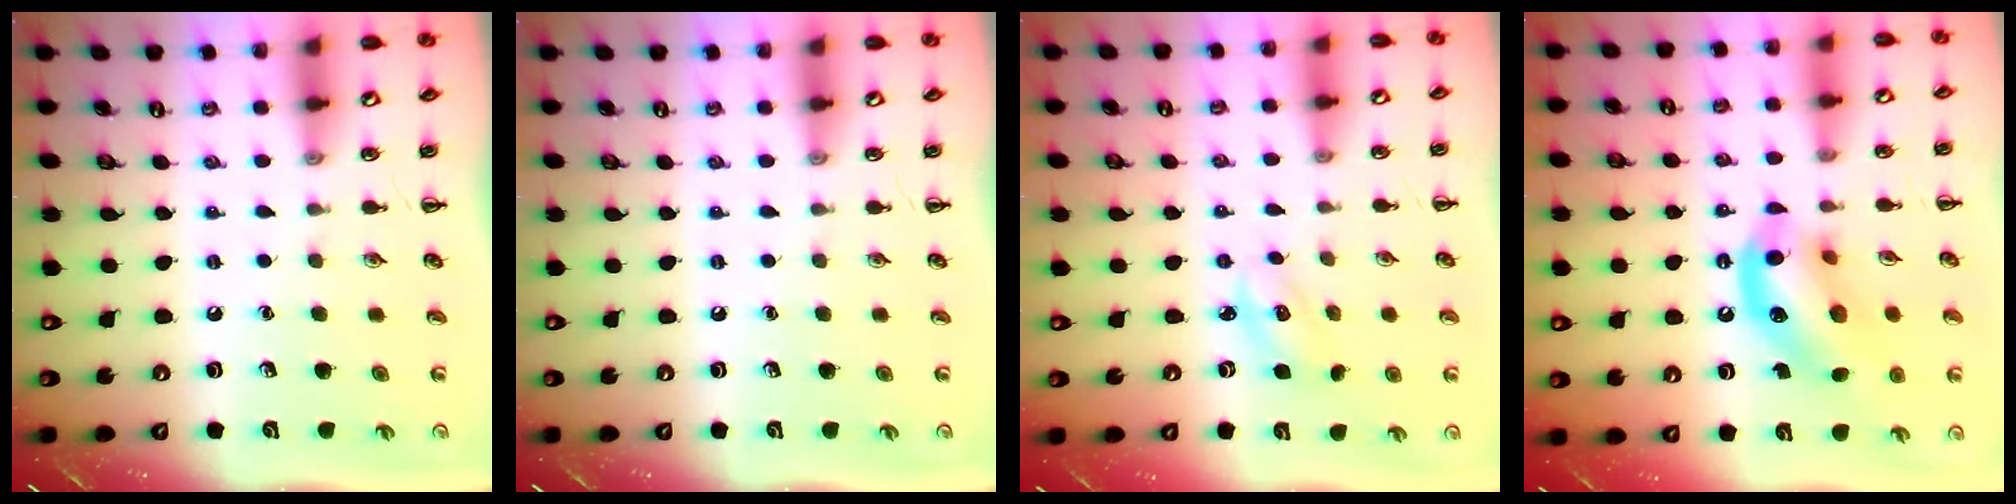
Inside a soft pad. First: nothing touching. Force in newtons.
{"total": 0.0}
{"total": 2.6, "press": 2.5, "slide": 0.6}
{"total": 14.0, "press": 13.7, "slide": 3.1}